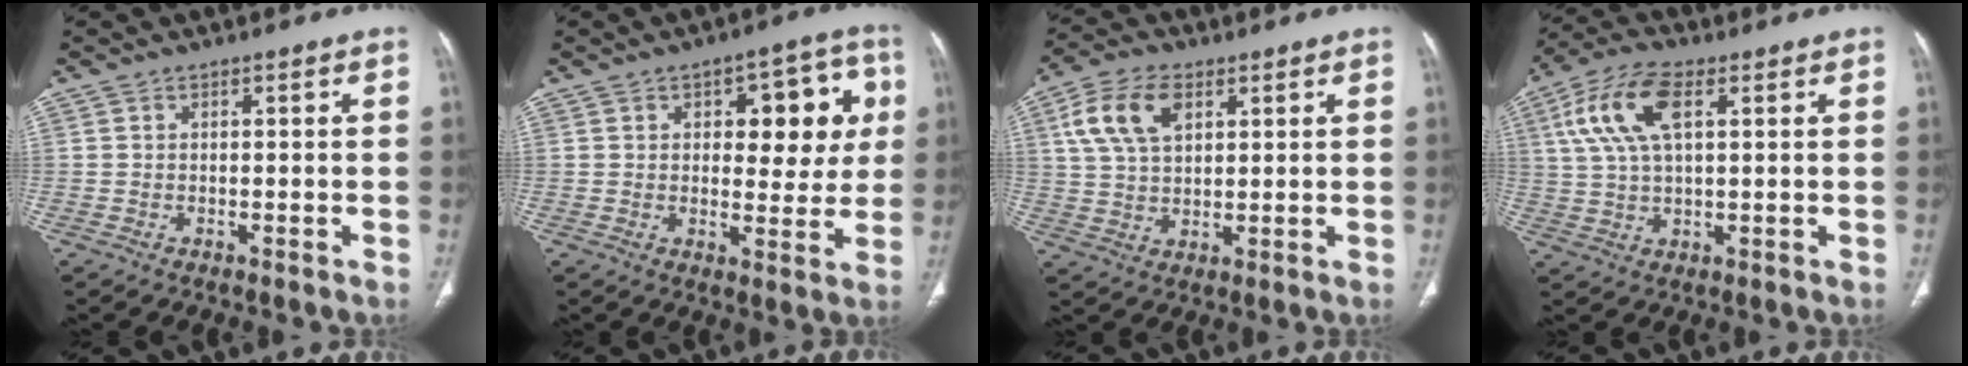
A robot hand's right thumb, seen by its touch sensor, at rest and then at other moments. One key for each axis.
{"total": 13.2, "fx": 3.4, "fy": 6.6, "fz": 10.9, "tx": -0.089, "ty": 0.002, "tz": 0.043}
{"total": 10.6, "fx": 4.1, "fy": 6.2, "fz": 7.5, "tx": -0.141, "ty": 0.001, "tz": 0.078}
{"total": 11.8, "fx": 3.9, "fy": 5.5, "fz": 9.7, "tx": -0.208, "ty": 0.014, "tz": 0.074}